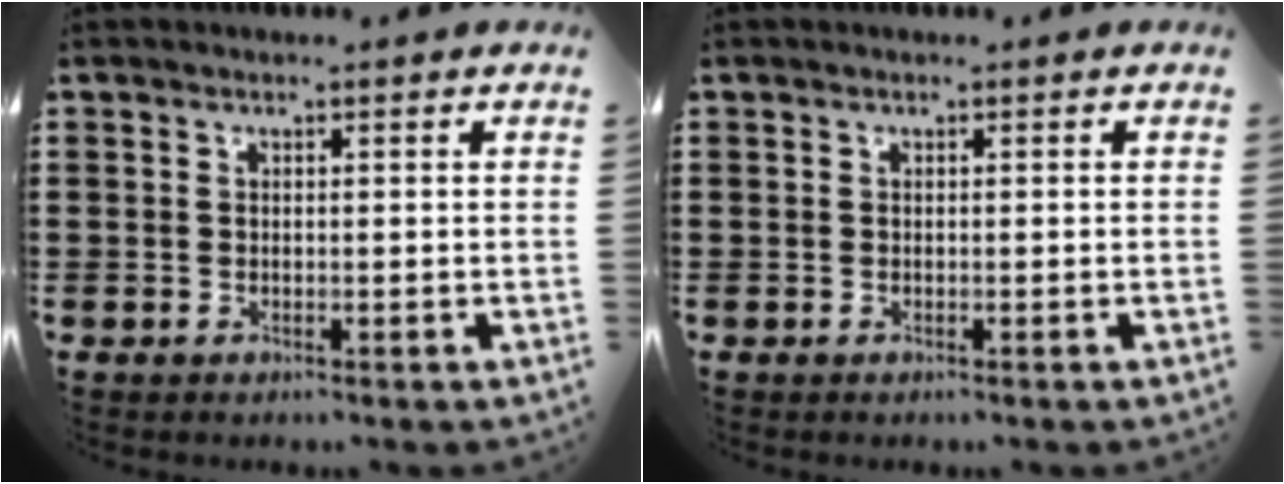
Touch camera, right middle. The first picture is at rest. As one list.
[{"total": 0.0}]